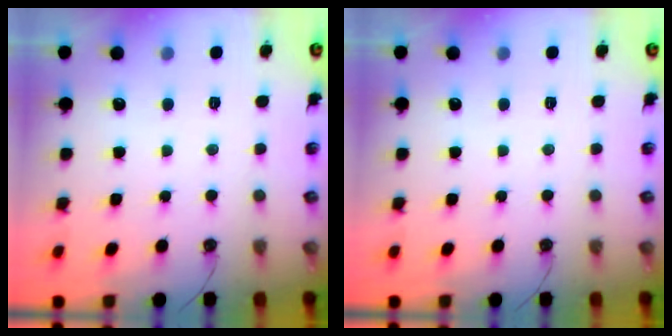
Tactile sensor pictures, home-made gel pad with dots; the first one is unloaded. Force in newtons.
{"total": 0.0}